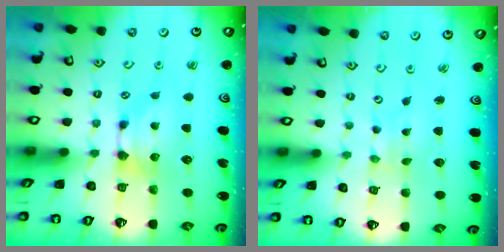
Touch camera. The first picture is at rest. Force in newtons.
{"total": 5.9, "press": 5.9, "slide": 0.5}